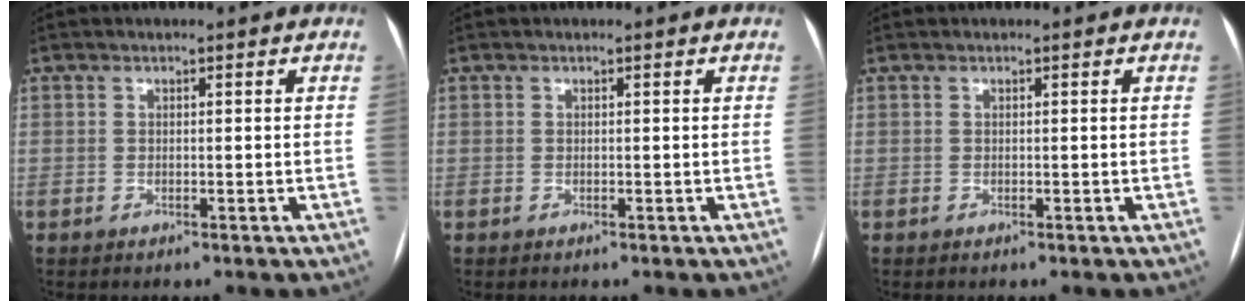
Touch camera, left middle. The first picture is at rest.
{"total": 0.0}
{"total": 0.0}